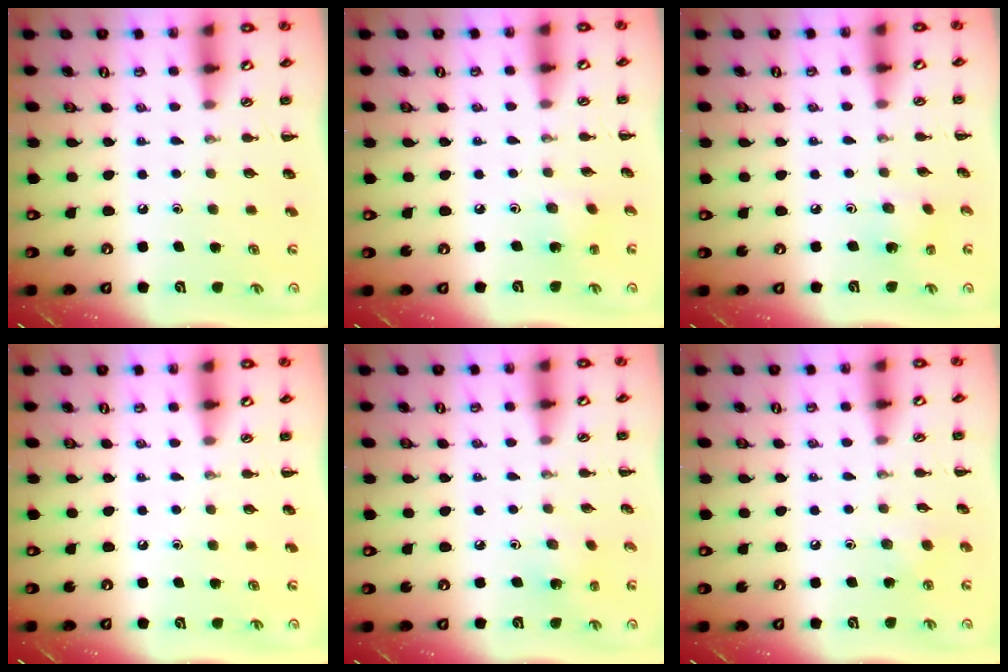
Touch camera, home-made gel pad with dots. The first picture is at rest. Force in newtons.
{"total": 1.7, "press": 1.6, "slide": 0.6}
{"total": 2.1, "press": 1.9, "slide": 0.7}
{"total": 0.0}
{"total": 2.7, "press": 2.5, "slide": 0.9}
{"total": 4.4, "press": 4.2, "slide": 1.1}